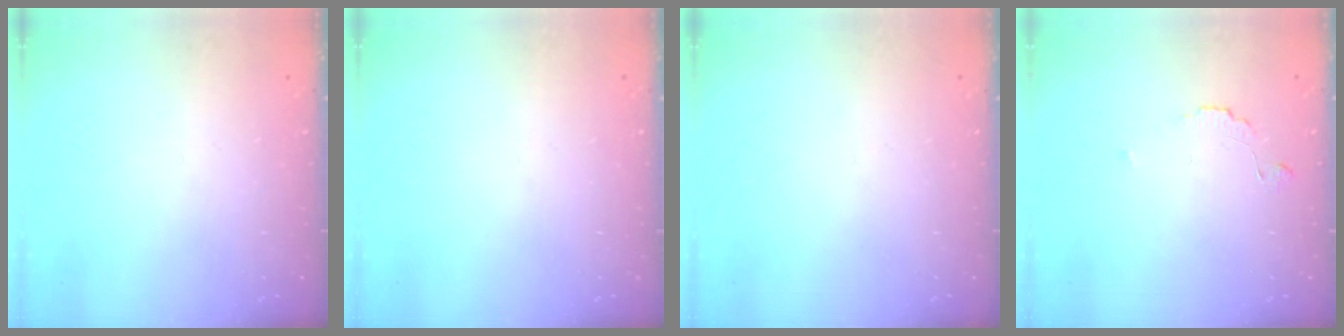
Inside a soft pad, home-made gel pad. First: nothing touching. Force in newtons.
{"total": 0.0}
{"total": 0.0}
{"total": 4.9, "press": 4.9, "slide": 0.5}